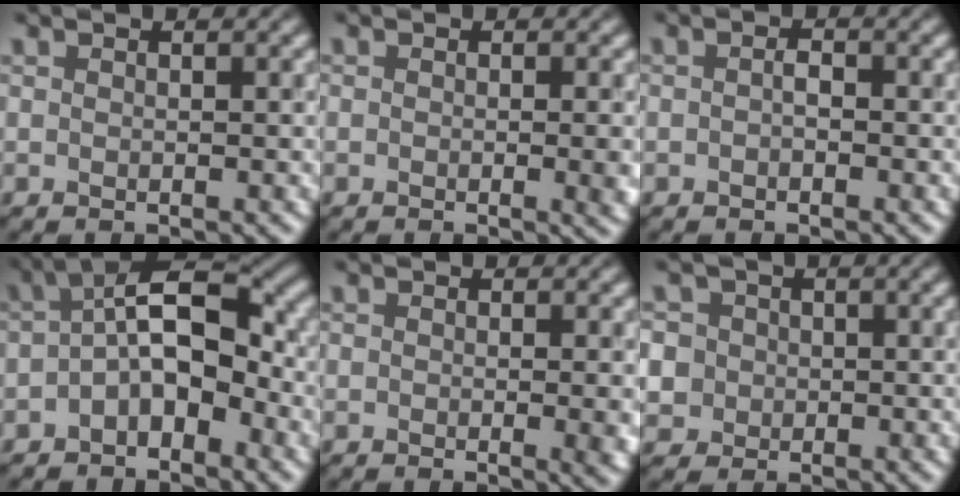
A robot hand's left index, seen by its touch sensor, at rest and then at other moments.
{"total": 2.6, "force": [-0.3, 0.9, 2.4], "torque": [-0.024, -0.005, -0.002]}
{"total": 0.9, "force": [-0.3, 0.5, 0.7], "torque": [-0.013, 0.002, -0.007]}
{"total": 6.8, "force": [-1.0, 3.4, 5.8], "torque": [-0.094, 0.020, -0.028]}
{"total": 2.8, "force": [-0.4, 1.0, 2.6], "torque": [-0.025, -0.006, -0.002]}
{"total": 6.5, "force": [0.8, 6.1, 2.1], "torque": [-0.053, 0.029, -0.012]}